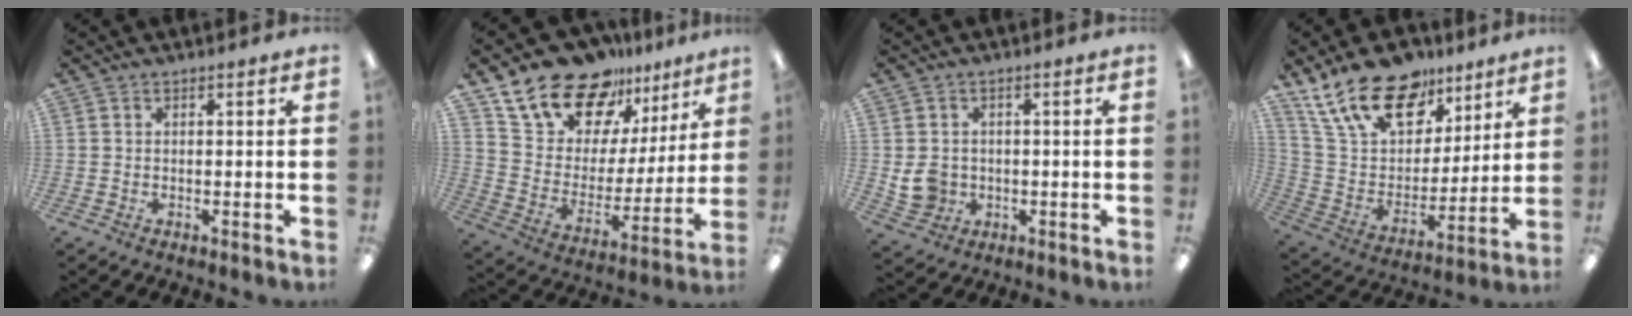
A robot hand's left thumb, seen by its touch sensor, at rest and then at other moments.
{"total": 20.2, "force": [15.5, 10.5, 7.5], "torque": [-0.148, -0.109, 0.284]}
{"total": 5.7, "force": [-0.4, 5.2, 2.2], "torque": [-0.034, 0.006, -0.002]}
{"total": 21.2, "force": [14.4, 11.7, 10.2], "torque": [-0.191, -0.074, 0.263]}